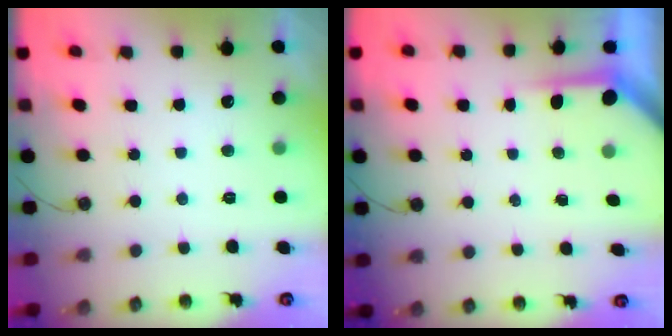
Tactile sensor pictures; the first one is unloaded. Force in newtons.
{"total": 3.9, "press": 3.8, "slide": 0.4}